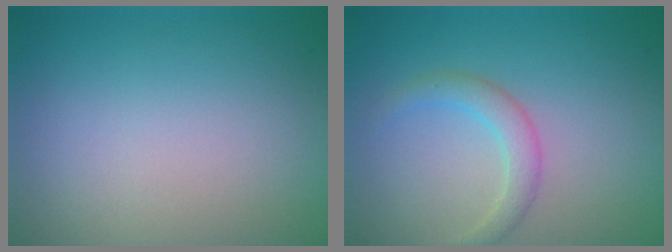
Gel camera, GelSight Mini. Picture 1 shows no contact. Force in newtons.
{"total": 2.0, "press": 2.0, "slide": 0.2}